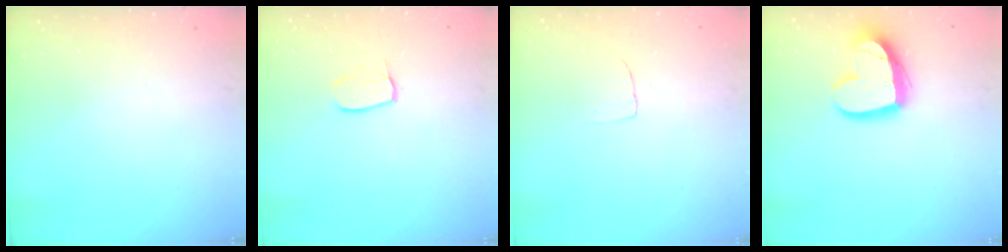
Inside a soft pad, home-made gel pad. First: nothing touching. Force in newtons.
{"total": 6.3, "press": 6.3, "slide": 0.2}
{"total": 2.4, "press": 2.4, "slide": 0.1}
{"total": 15.9, "press": 15.9, "slide": 1.3}